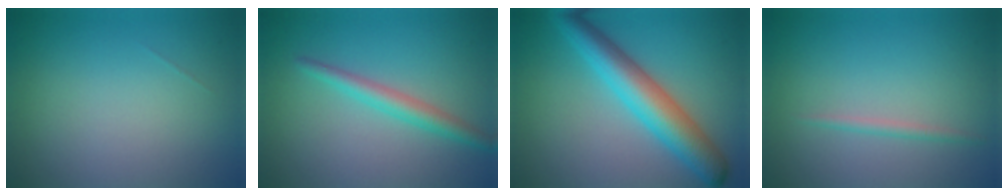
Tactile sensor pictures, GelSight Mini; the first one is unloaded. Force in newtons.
{"total": 2.4, "press": 2.4, "slide": 0.1}
{"total": 6.6, "press": 6.6, "slide": 0.1}
{"total": 0.9, "press": 0.9, "slide": 0.0}